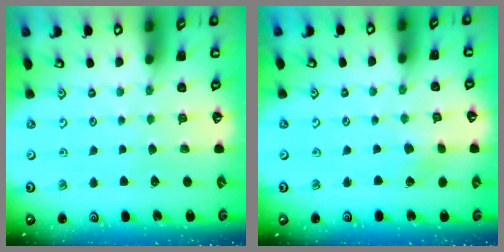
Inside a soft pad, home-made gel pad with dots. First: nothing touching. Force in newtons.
{"total": 1.7, "press": 1.7, "slide": 0.3}